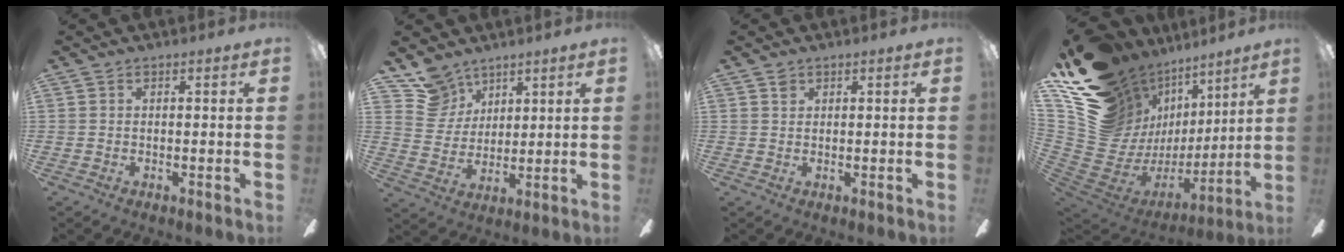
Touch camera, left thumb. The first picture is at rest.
{"total": 10.7, "force": [8.2, 6.8, 1.5], "torque": [-0.051, -0.044, 0.165]}
{"total": 1.0, "force": [0.7, 0.7, 0.3], "torque": [-0.008, 0.001, 0.013]}
{"total": 20.5, "force": [10.9, 14.9, 9.1], "torque": [-0.174, -0.113, 0.253]}